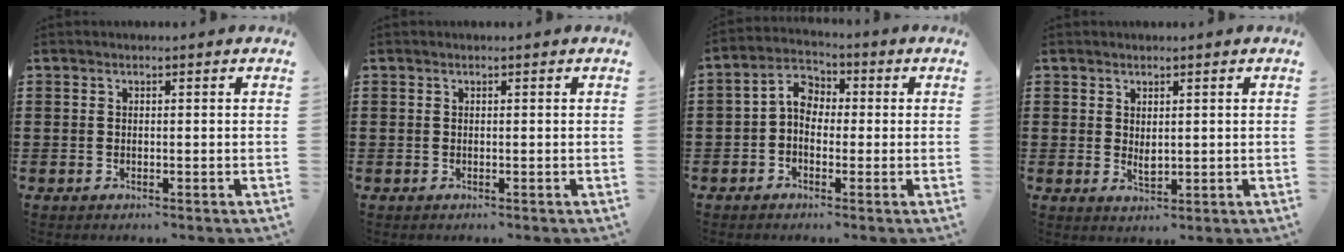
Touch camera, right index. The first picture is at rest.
{"total": 0.0}
{"total": 4.8, "force": [-0.2, 3.5, 3.2], "torque": [-0.084, 0.010, -0.012]}
{"total": 1.8, "force": [0.6, 0.8, 1.4], "torque": [-0.020, -0.005, 0.010]}